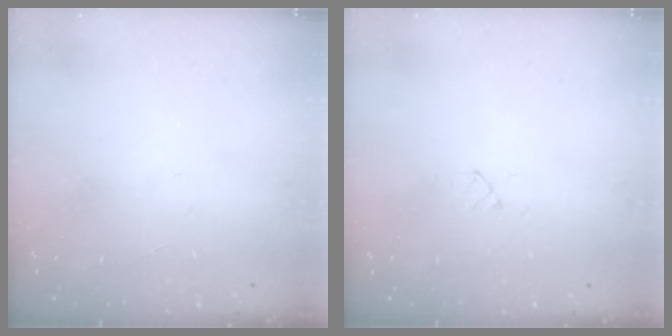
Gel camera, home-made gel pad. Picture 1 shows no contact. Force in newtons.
{"total": 2.4, "press": 2.4, "slide": 0.3}